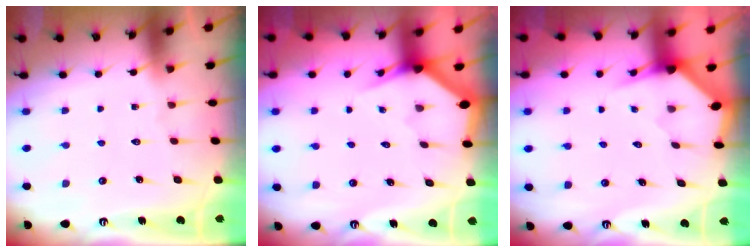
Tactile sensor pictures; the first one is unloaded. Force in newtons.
{"total": 2.8, "press": 2.8, "slide": 0.2}
{"total": 2.7, "press": 2.7, "slide": 0.2}